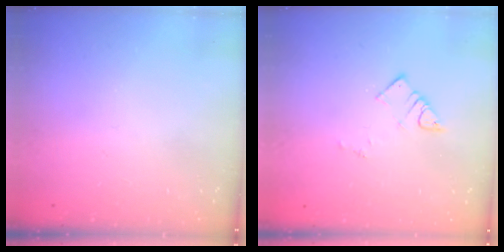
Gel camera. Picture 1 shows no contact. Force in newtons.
{"total": 4.1, "press": 4.1, "slide": 0.2}